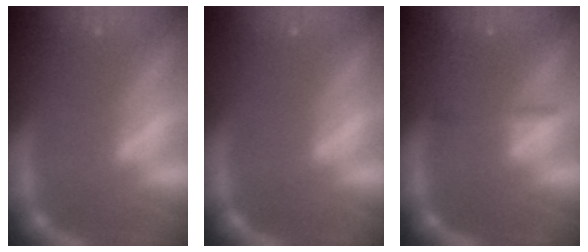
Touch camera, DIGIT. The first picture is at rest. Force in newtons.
{"total": 0.0}
{"total": 1.4}